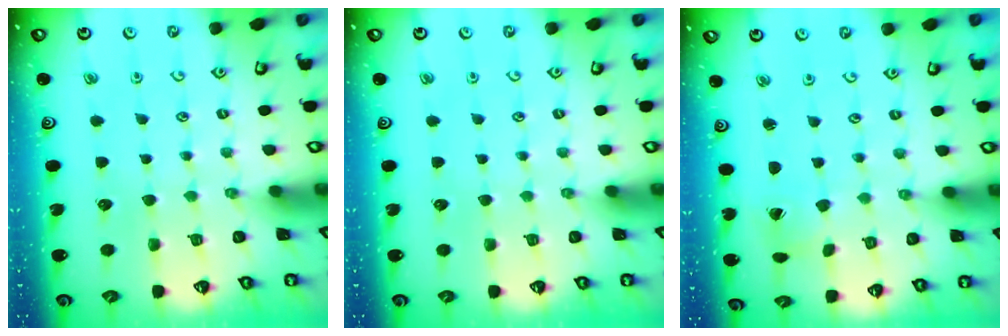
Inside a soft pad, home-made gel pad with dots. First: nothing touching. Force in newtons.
{"total": 0.0}
{"total": 2.2, "press": 2.2, "slide": 0.2}